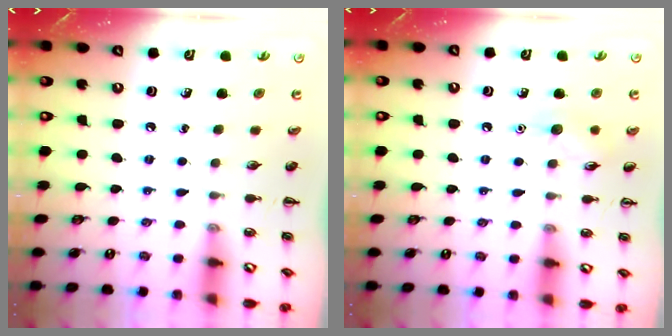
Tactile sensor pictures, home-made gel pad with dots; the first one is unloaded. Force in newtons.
{"total": 6.6, "press": 6.4, "slide": 1.5}